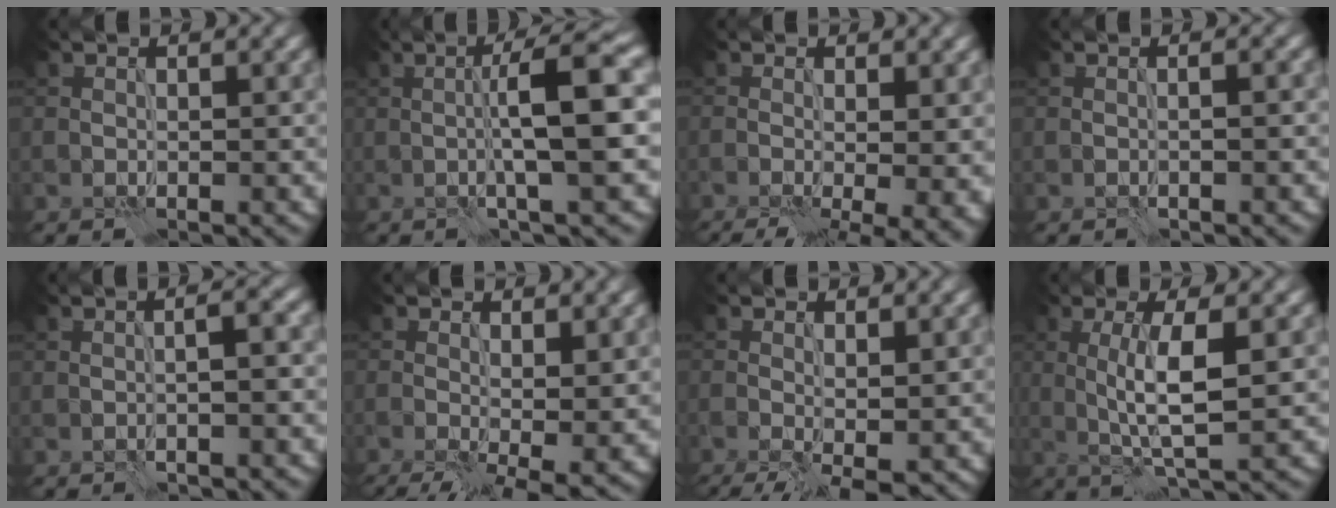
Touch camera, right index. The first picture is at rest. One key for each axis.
{"total": 6.8, "fx": 0.0, "fy": 0.9, "fz": 6.7, "tx": -0.098, "ty": 0.015, "tz": -0.005}
{"total": 8.7, "fx": -2.3, "fy": 3.3, "fz": 7.7, "tx": -0.078, "ty": -0.018, "tz": -0.022}
{"total": 1.1, "fx": -0.3, "fy": 0.0, "fz": 1.1, "tx": -0.012, "ty": 0.000, "tz": -0.009}
{"total": 3.1, "fx": 0.1, "fy": 1.2, "fz": 2.9, "tx": -0.009, "ty": 0.016, "tz": -0.018}
{"total": 6.9, "fx": -1.0, "fy": 2.8, "fz": 6.3, "tx": -0.085, "ty": -0.016, "tz": -0.003}
{"total": 4.3, "fx": -0.9, "fy": 1.5, "fz": 3.9, "tx": -0.070, "ty": -0.009, "tz": -0.014}
{"total": 4.9, "fx": -0.1, "fy": 0.7, "fz": 4.8, "tx": -0.090, "ty": 0.001, "tz": -0.002}